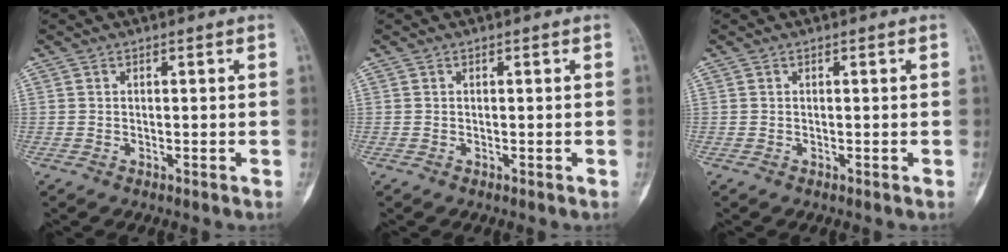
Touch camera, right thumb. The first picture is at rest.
{"total": 0.0}
{"total": 0.0}